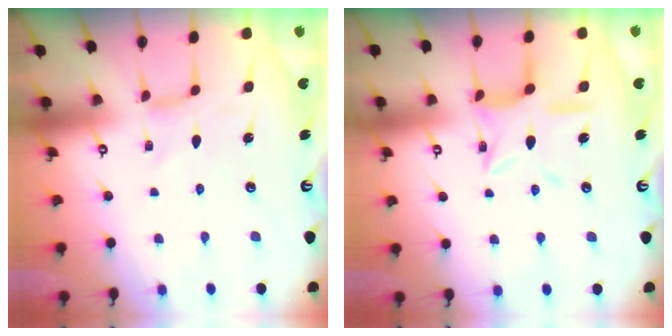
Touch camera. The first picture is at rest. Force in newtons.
{"total": 11.2, "press": 11.1, "slide": 1.0}